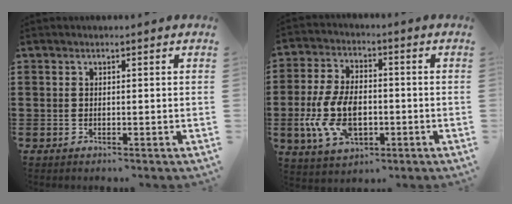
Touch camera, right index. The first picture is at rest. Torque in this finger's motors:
{"motor_torque": [2.14, 0.00, 1.05, 0.21]}